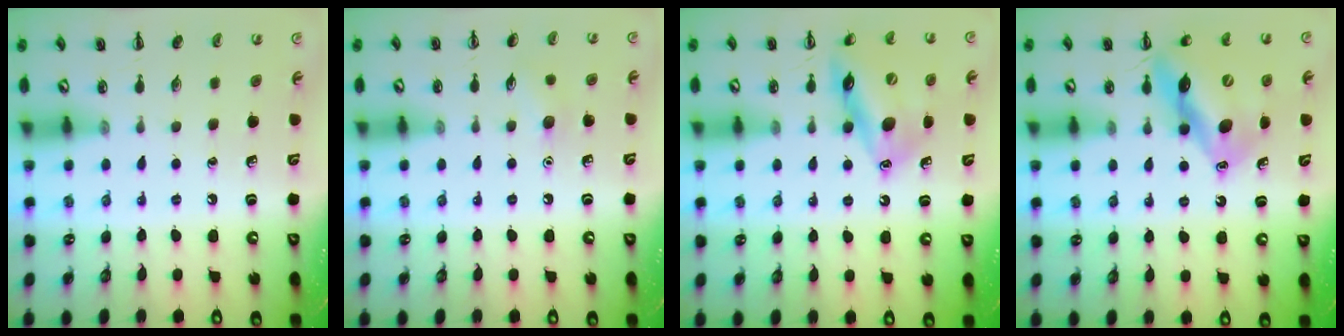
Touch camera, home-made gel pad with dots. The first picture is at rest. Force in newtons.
{"total": 6.1, "press": 5.8, "slide": 2.0}
{"total": 15.5, "press": 15.1, "slide": 3.6}
{"total": 13.3, "press": 12.7, "slide": 4.0}